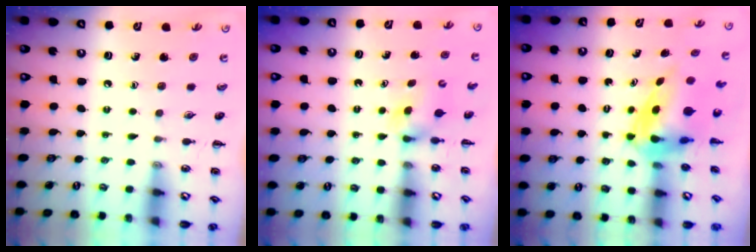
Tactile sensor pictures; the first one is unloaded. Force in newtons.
{"total": 2.9, "press": 2.6, "slide": 1.3}
{"total": 5.5, "press": 5.2, "slide": 1.7}